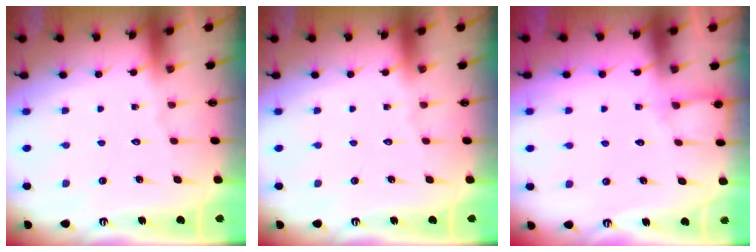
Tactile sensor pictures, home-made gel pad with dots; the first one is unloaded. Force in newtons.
{"total": 0.0}
{"total": 5.2, "press": 5.2, "slide": 0.5}